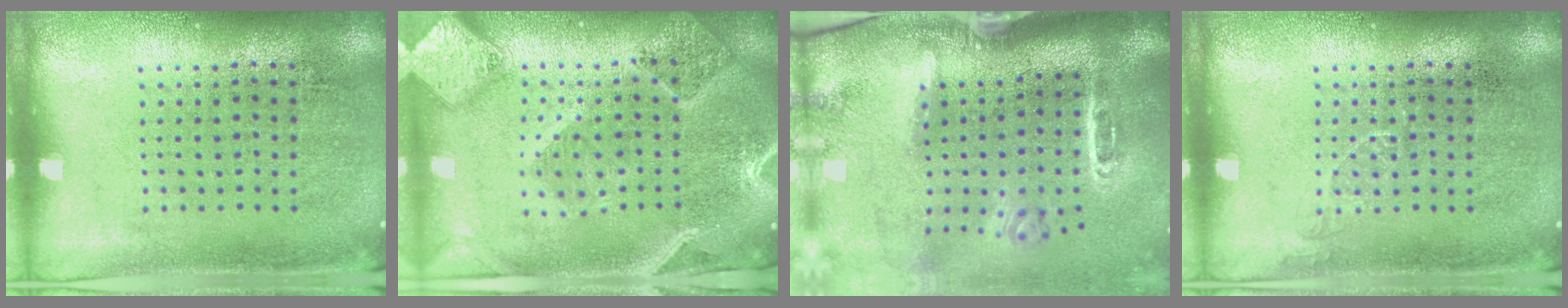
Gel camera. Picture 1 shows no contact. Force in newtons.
{"total": 2.9, "press": 2.5, "slide": 1.5}
{"total": 3.2, "press": 2.1, "slide": 2.4}
{"total": 0.7, "press": 0.7, "slide": 0.1}